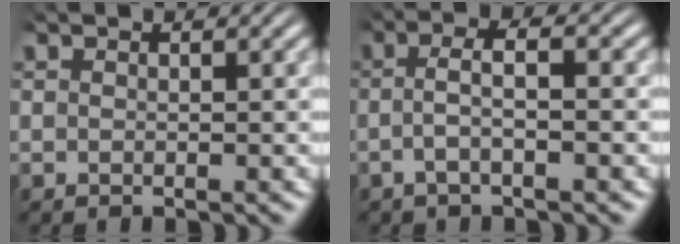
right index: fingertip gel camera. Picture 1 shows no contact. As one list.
[{"total": 3.0, "force": [-0.9, 0.8, 2.8], "torque": [-0.055, 0.000, -0.020]}]